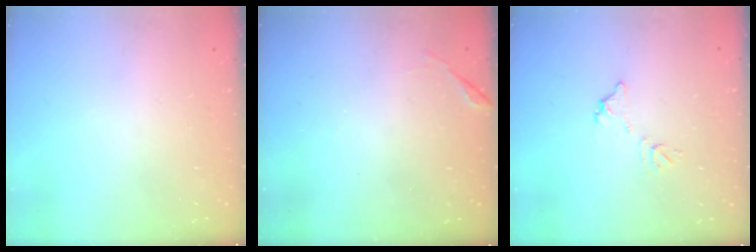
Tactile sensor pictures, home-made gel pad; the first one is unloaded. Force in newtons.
{"total": 6.7, "press": 6.7, "slide": 0.2}
{"total": 6.2, "press": 6.2, "slide": 0.3}